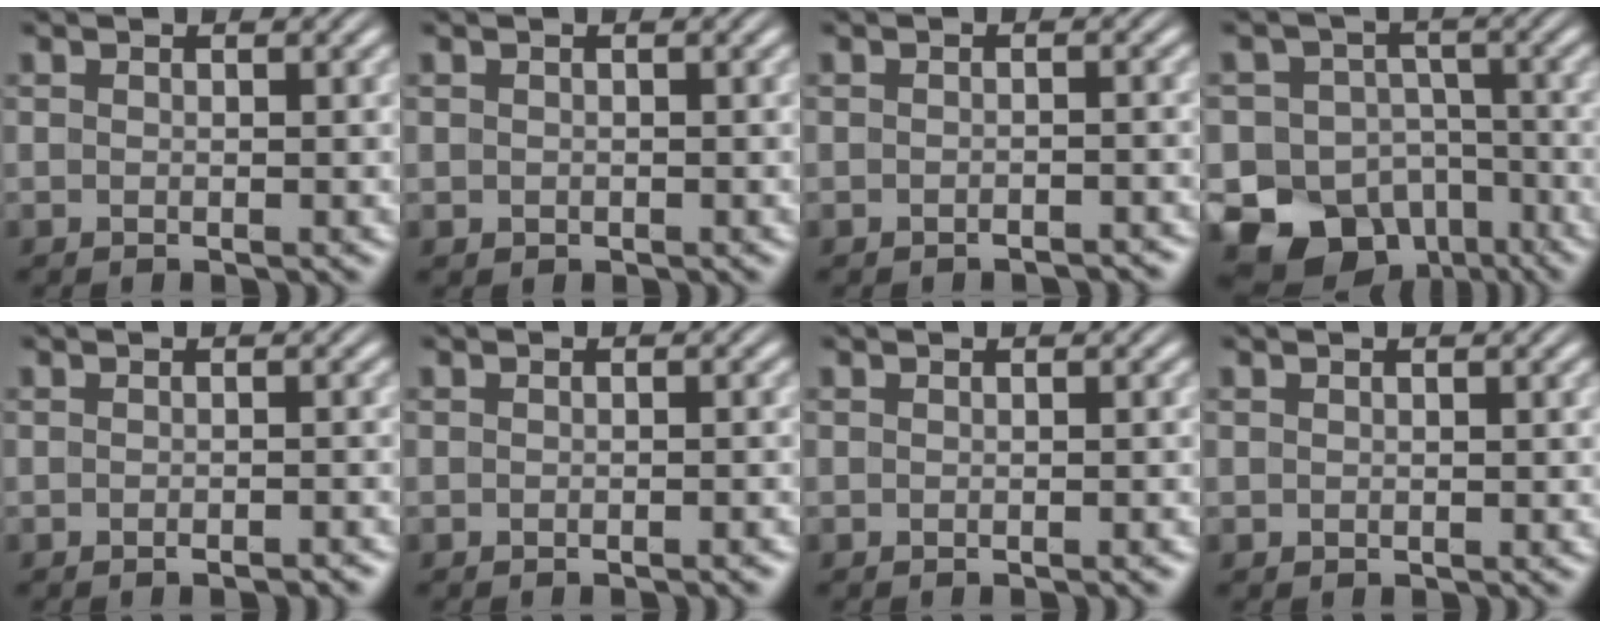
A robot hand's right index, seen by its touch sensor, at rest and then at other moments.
{"total": 0.5, "force": [-0.1, 0.5, 0.1], "torque": [-0.008, -0.010, 0.005]}
{"total": 1.7, "force": [-1.7, 0.1, 0.3], "torque": [-0.007, -0.005, -0.024]}
{"total": 20.8, "force": [-9.3, 17.3, 6.6], "torque": [-0.175, -0.112, -0.135]}
{"total": 1.4, "force": [-1.3, 0.1, 0.4], "torque": [-0.007, 0.000, -0.021]}
{"total": 0.8, "force": [-0.8, 0.0, 0.2], "torque": [-0.007, -0.001, -0.011]}
{"total": 0.5, "force": [-0.5, -0.1, 0.2], "torque": [-0.004, 0.002, -0.008]}
{"total": 0.0}